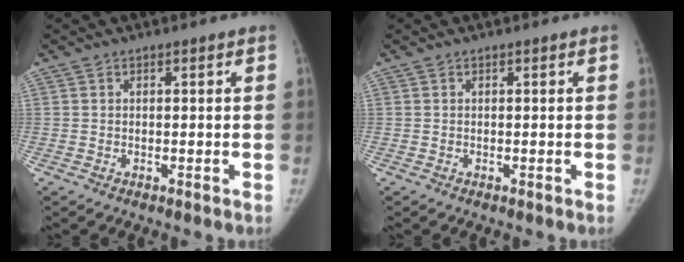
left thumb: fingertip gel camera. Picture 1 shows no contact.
{"total": 0.0}